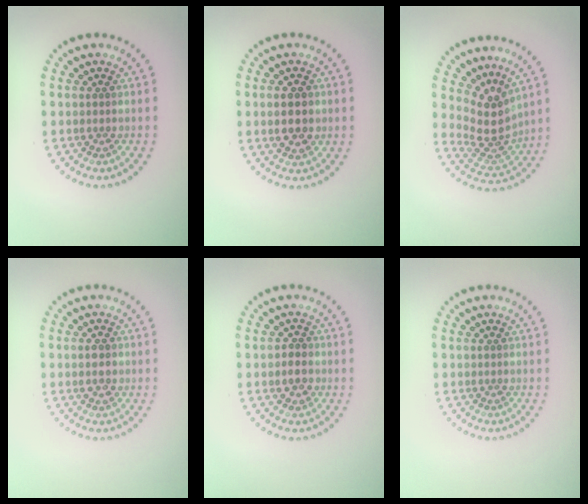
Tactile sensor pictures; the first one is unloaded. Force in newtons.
{"total": 2.8, "press": 2.8, "slide": 0.2}
{"total": 3.7, "press": 2.7, "slide": 2.5}
{"total": 2.1, "press": 2.1, "slide": 0.2}
{"total": 1.4, "press": 1.4, "slide": 0.4}
{"total": 0.0}